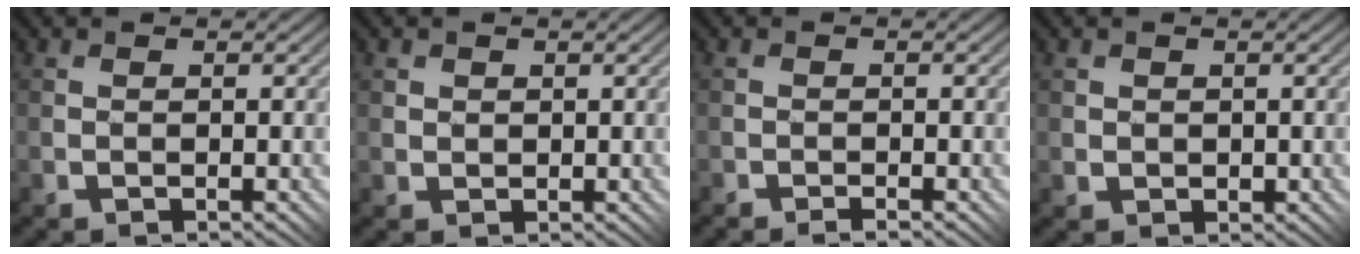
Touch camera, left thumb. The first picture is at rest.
{"total": 1.6, "force": [0.9, 1.3, 0.1], "torque": [-0.010, 0.001, 0.016]}
{"total": 0.7, "force": [-0.7, 0.1, -0.1], "torque": [0.006, 0.001, -0.015]}
{"total": 1.4, "force": [0.6, 1.3, 0.1], "torque": [-0.003, -0.003, 0.012]}